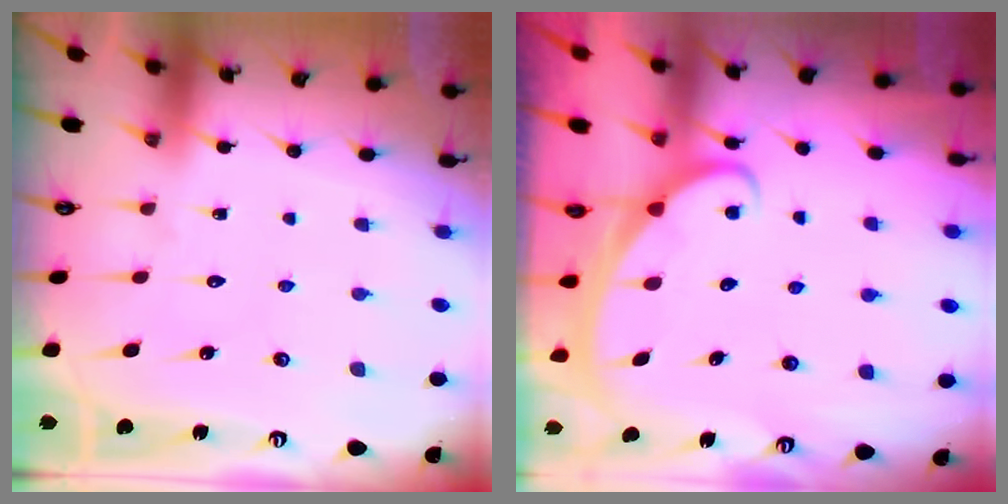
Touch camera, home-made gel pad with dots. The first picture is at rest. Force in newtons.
{"total": 2.4, "press": 2.4, "slide": 0.3}